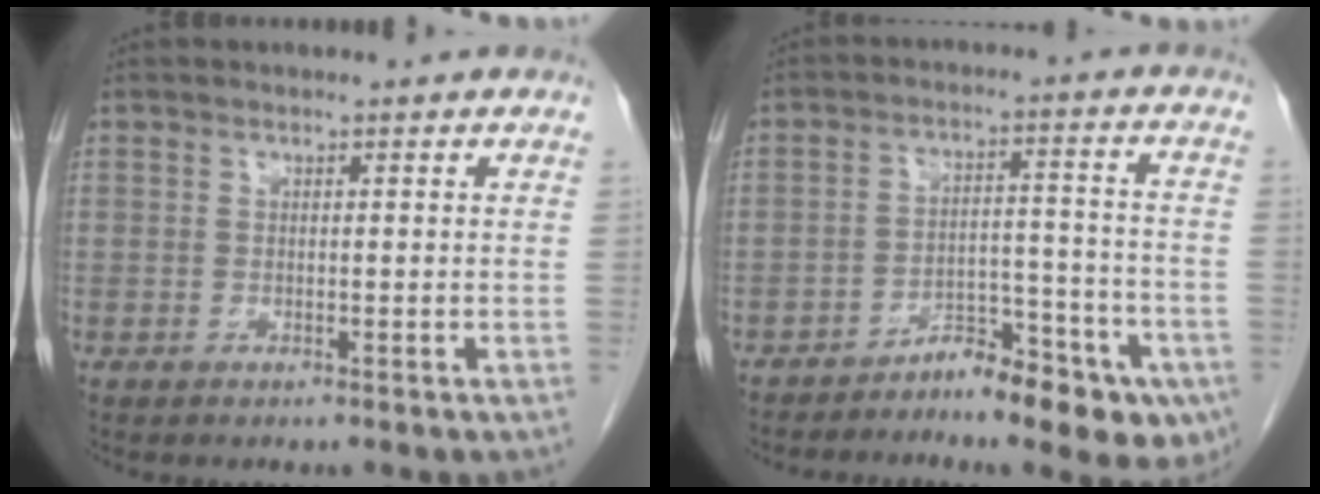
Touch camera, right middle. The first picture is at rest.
{"total": 10.9, "force": [-7.5, 3.5, 7.0], "torque": [-0.076, 0.033, -0.111]}